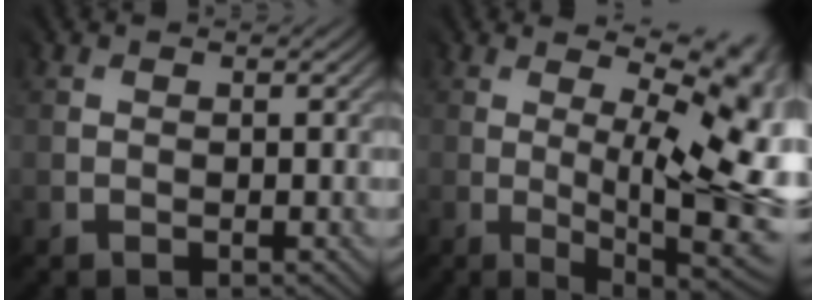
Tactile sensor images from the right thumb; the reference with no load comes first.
{"total": 13.7, "force": [0.7, 4.6, 12.9], "torque": [-0.165, 0.018, 0.029]}